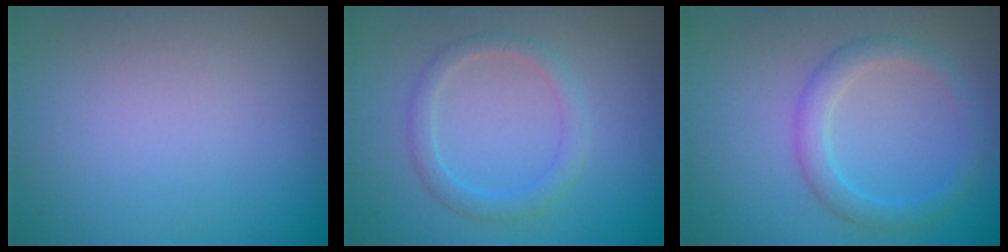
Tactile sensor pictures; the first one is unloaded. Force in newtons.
{"total": 2.0, "press": 1.9, "slide": 0.1}
{"total": 2.4, "press": 2.4, "slide": 0.1}